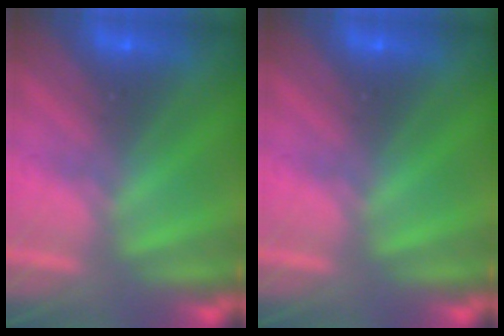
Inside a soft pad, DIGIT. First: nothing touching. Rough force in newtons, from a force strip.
{"total": 0.0}